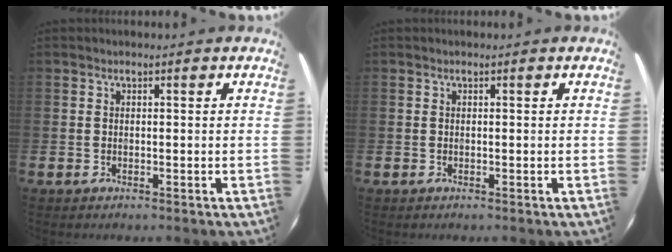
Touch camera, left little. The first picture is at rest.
{"total": 0.0}